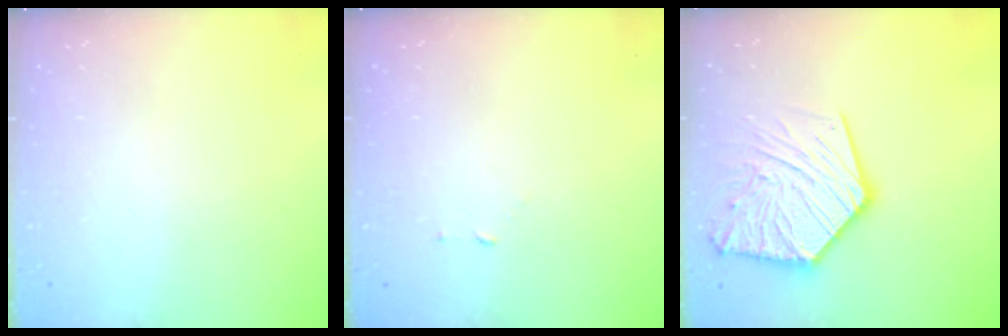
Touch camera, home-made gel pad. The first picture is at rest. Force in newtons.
{"total": 2.5, "press": 2.5, "slide": 0.2}
{"total": 19.0, "press": 18.9, "slide": 2.0}